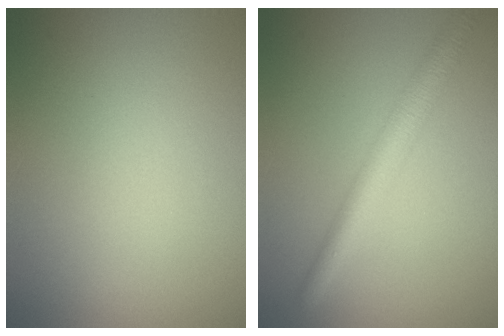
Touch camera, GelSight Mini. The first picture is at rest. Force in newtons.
{"total": 3.6, "press": 3.6, "slide": 0.2}